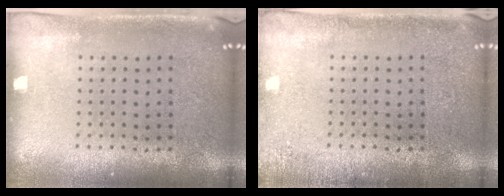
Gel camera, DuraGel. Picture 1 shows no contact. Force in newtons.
{"total": 1.6, "press": 1.6, "slide": 0.3}